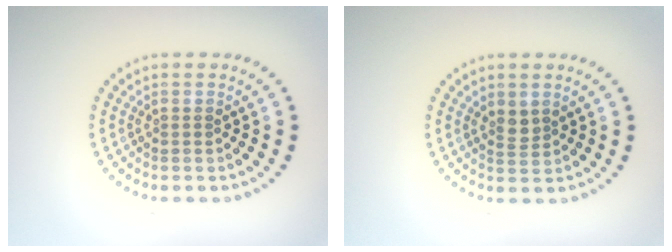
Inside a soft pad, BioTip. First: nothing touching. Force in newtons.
{"total": 1.5, "press": 1.1, "slide": 1.0}